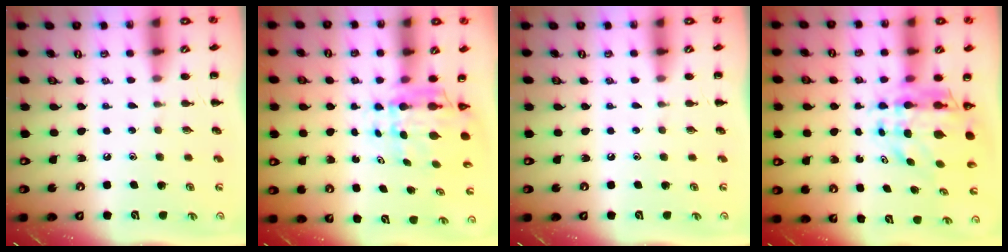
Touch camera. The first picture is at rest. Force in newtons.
{"total": 5.8, "press": 5.3, "slide": 2.3}
{"total": 0.0}
{"total": 9.2, "press": 8.7, "slide": 3.0}